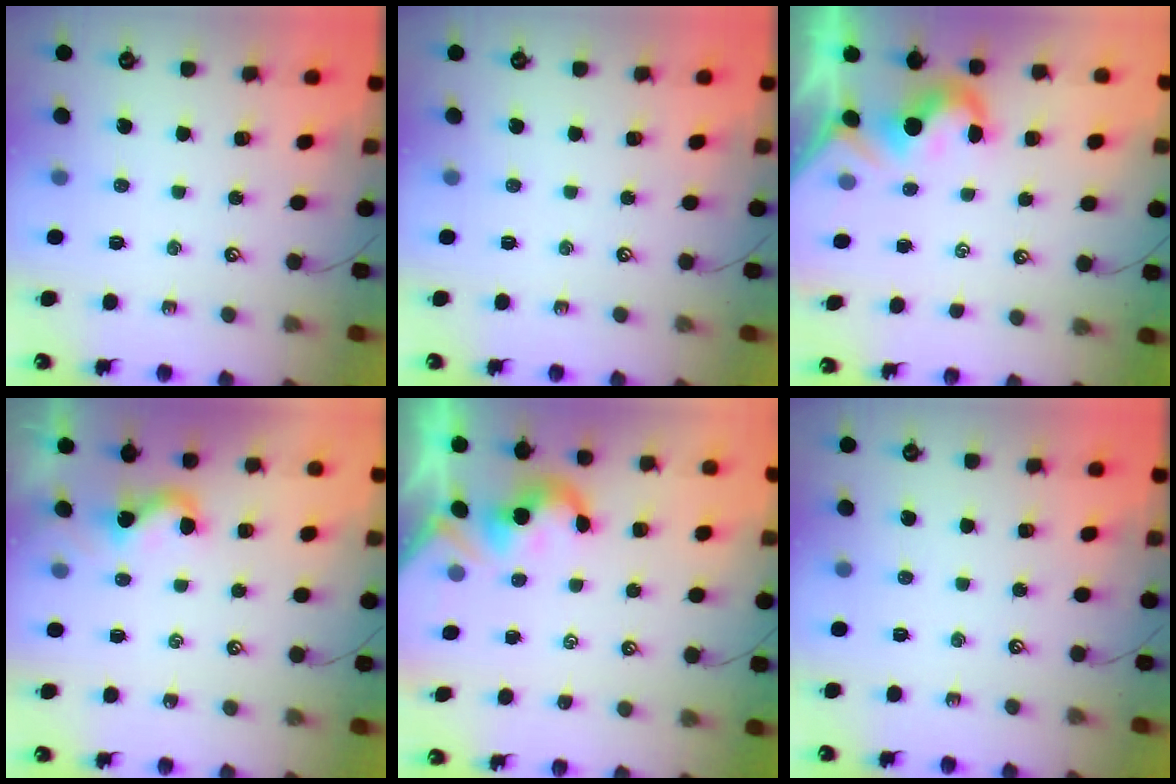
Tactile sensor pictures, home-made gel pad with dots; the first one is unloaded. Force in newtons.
{"total": 0.0}
{"total": 1.8, "press": 1.6, "slide": 0.8}
{"total": 2.9, "press": 2.9, "slide": 0.4}
{"total": 2.0, "press": 2.0, "slide": 0.5}
{"total": 0.0}